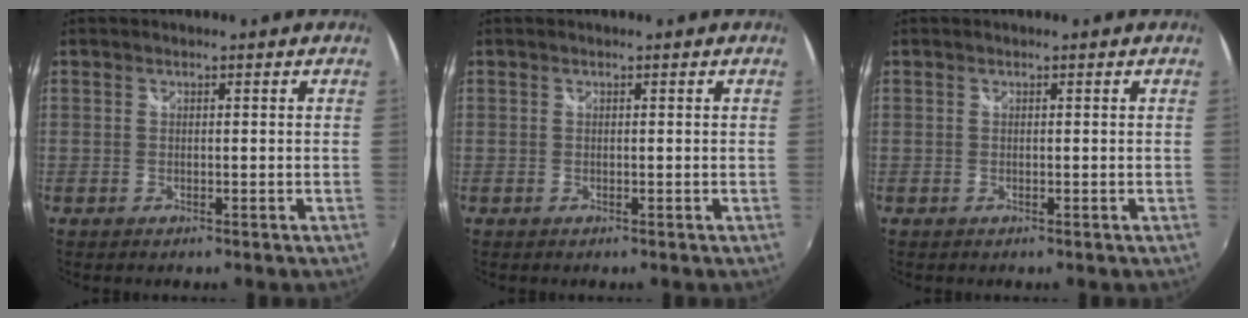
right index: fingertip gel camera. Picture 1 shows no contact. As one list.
[{"total": 0.0}, {"total": 0.0}]